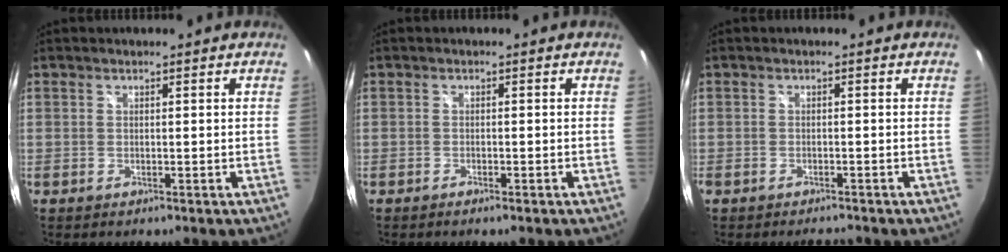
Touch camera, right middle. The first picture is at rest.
{"total": 1.1, "force": [-0.9, 0.1, 0.5], "torque": [-0.013, -0.002, -0.017]}
{"total": 2.5, "force": [-2.3, 0.8, 0.8], "torque": [-0.020, -0.008, -0.036]}